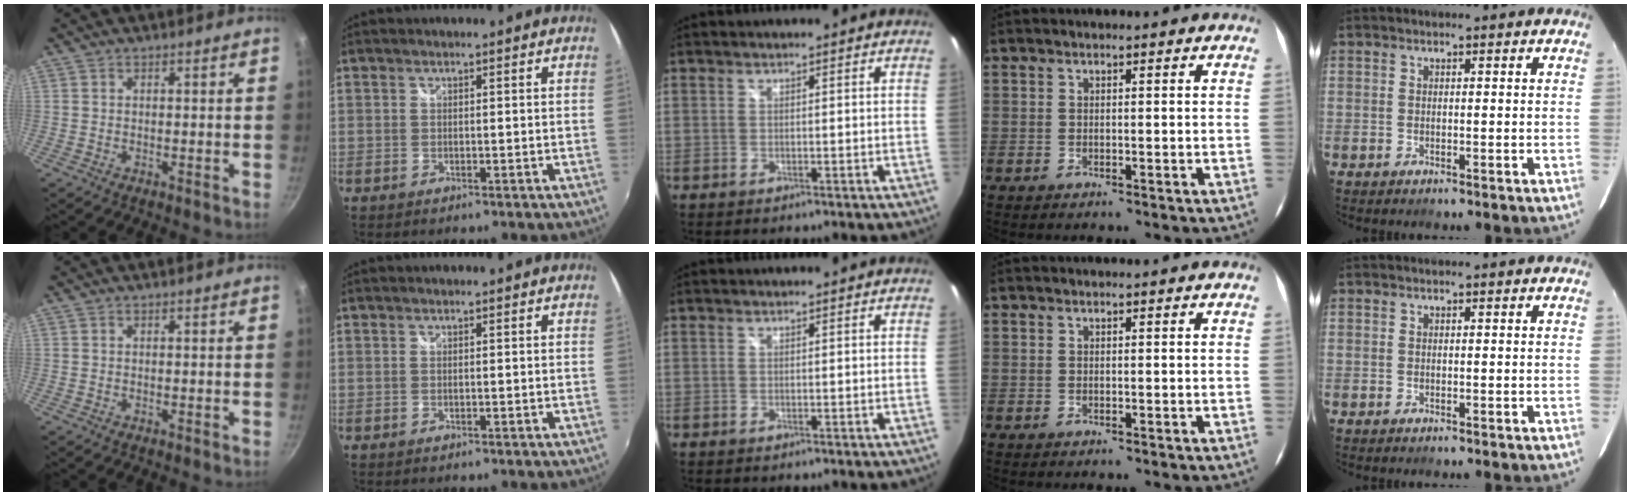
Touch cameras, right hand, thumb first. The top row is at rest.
{}